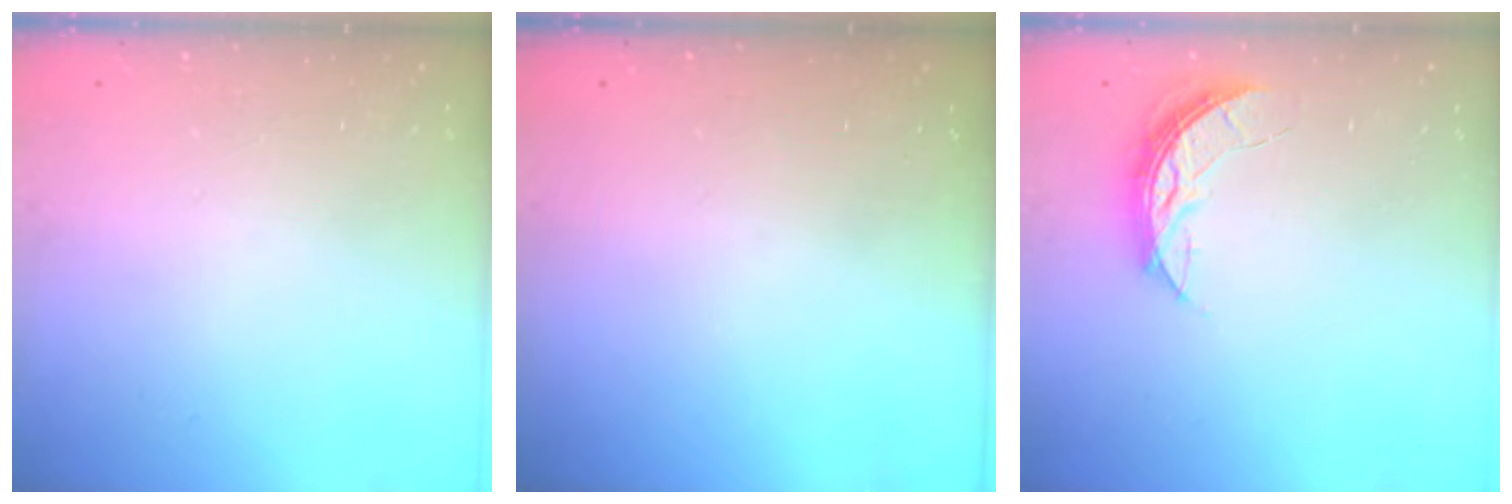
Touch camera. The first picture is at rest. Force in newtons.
{"total": 0.0}
{"total": 6.1, "press": 6.1, "slide": 0.4}